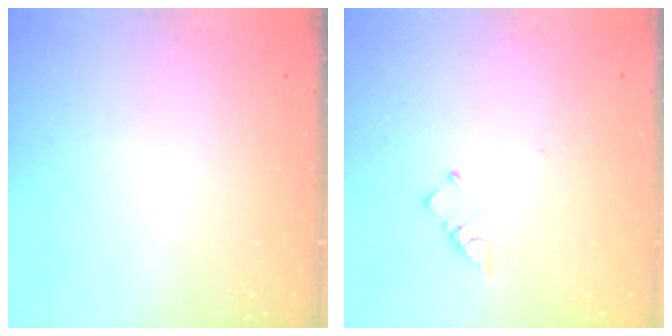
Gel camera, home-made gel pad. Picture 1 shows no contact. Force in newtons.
{"total": 2.6, "press": 2.6, "slide": 0.5}